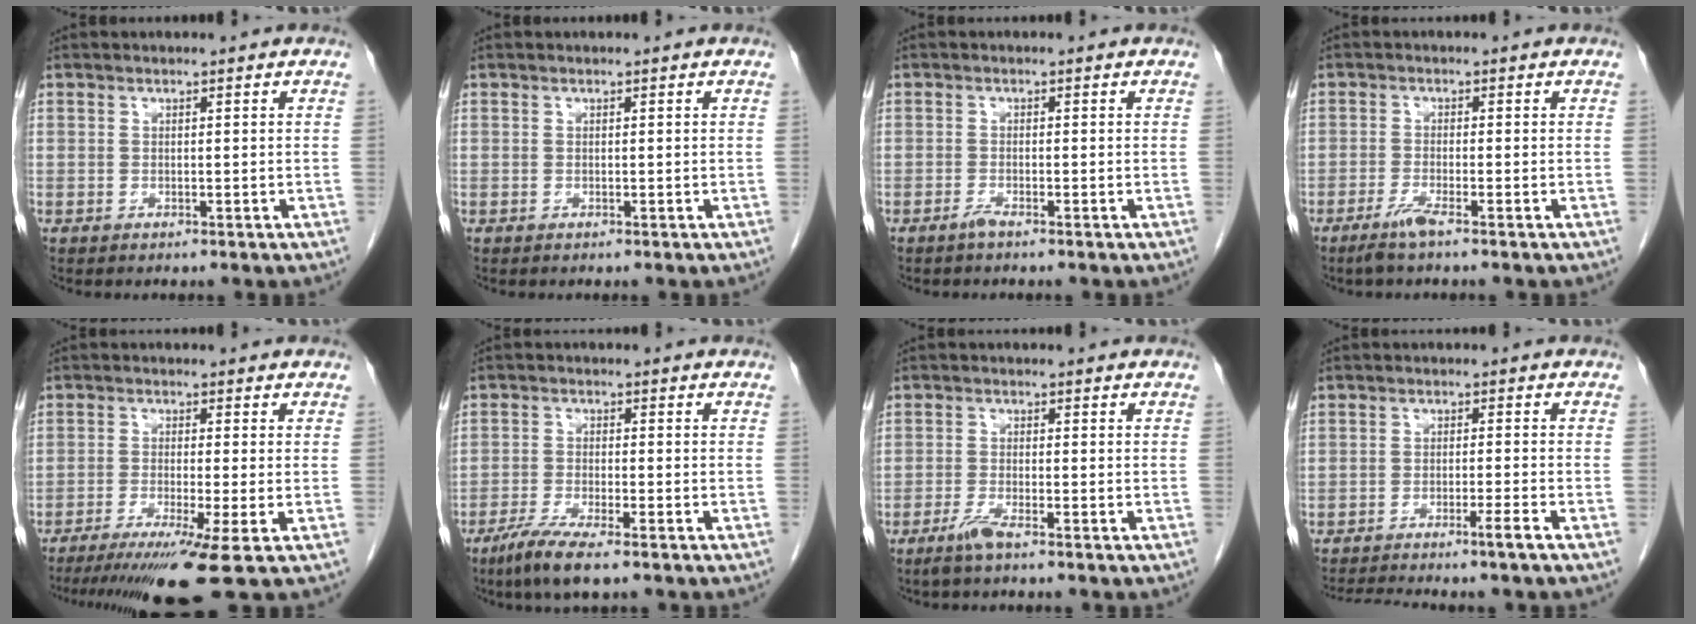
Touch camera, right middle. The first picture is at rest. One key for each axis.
{"total": 0.0}
{"total": 1.1, "fx": -0.9, "fy": -0.1, "fz": 0.6, "tx": -0.014, "ty": -0.001, "tz": -0.017}
{"total": 2.6, "fx": -1.9, "fy": -0.3, "fz": 1.8, "tx": -0.043, "ty": -0.007, "tz": -0.041}
{"total": 9.9, "fx": -6.6, "fy": -1.3, "fz": 7.3, "tx": -0.111, "ty": -0.028, "tz": -0.103}
{"total": 6.4, "fx": -4.4, "fy": 0.6, "fz": 4.6, "tx": -0.089, "ty": -0.017, "tz": -0.078}
{"total": 2.7, "fx": -2.0, "fy": -0.1, "fz": 1.8, "tx": -0.046, "ty": -0.006, "tz": -0.043}
{"total": 6.7, "fx": -5.4, "fy": -1.6, "fz": 3.7, "tx": -0.055, "ty": -0.009, "tz": -0.089}